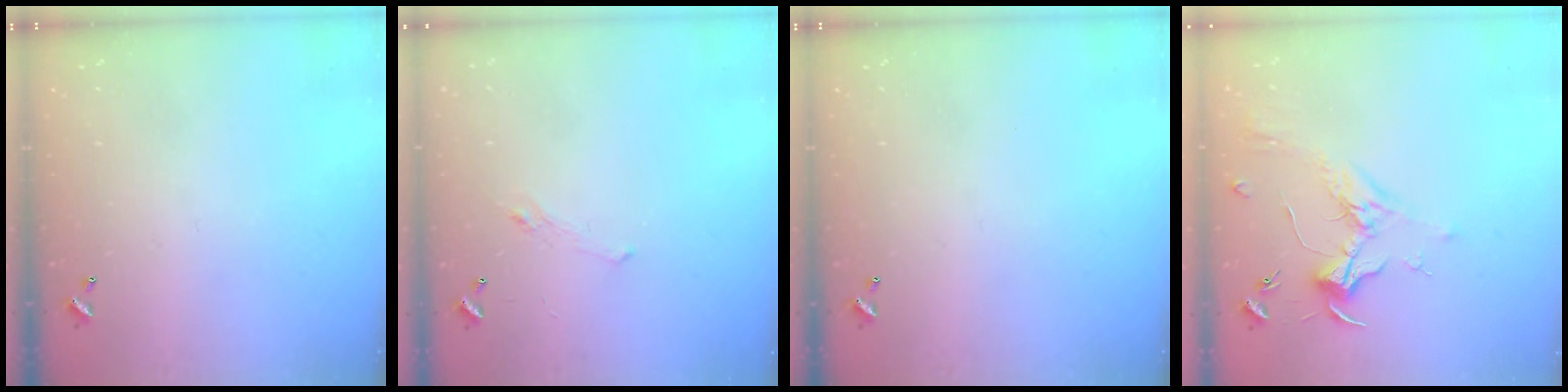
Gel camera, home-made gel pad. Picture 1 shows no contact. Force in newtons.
{"total": 0.8, "press": 0.1, "slide": 0.8}
{"total": 0.0}
{"total": 1.8, "press": 1.6, "slide": 0.7}